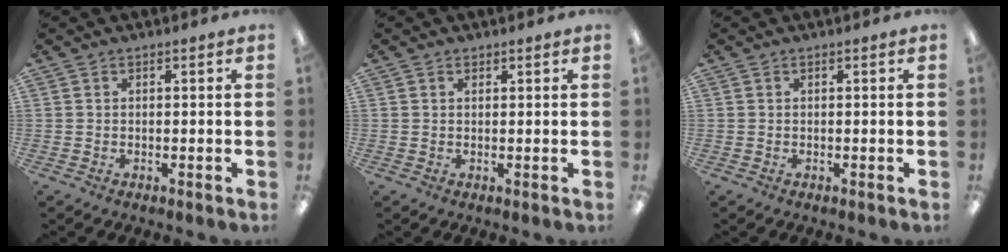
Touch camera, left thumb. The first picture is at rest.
{"total": 0.7, "force": [0.6, 0.4, 0.2], "torque": [0.003, -0.003, 0.008]}
{"total": 0.0}